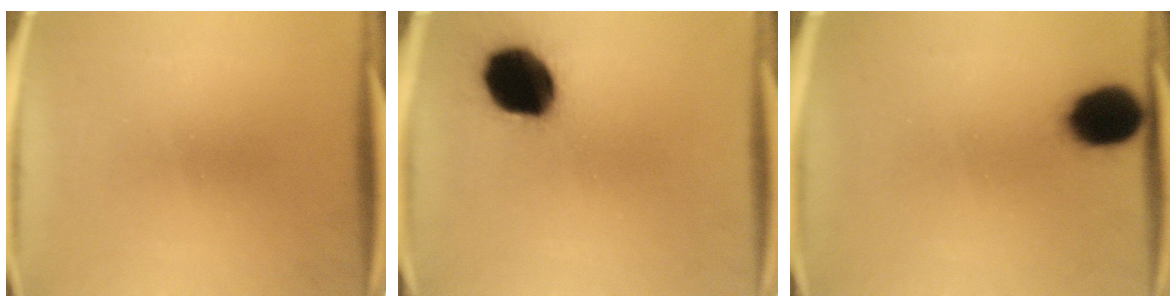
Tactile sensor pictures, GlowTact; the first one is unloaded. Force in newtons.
{"total": 17.9}
{"total": 10.7}